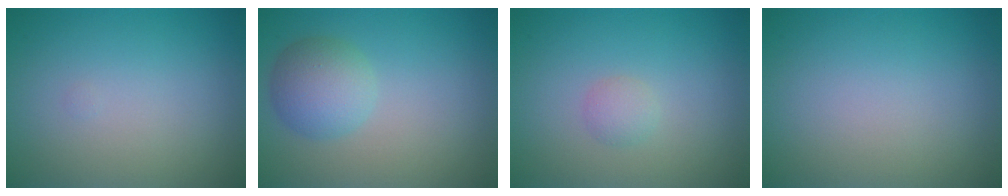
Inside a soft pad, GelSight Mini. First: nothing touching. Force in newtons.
{"total": 3.6, "press": 3.6, "slide": 0.1}
{"total": 1.1, "press": 1.1, "slide": 0.1}
{"total": 0.0}